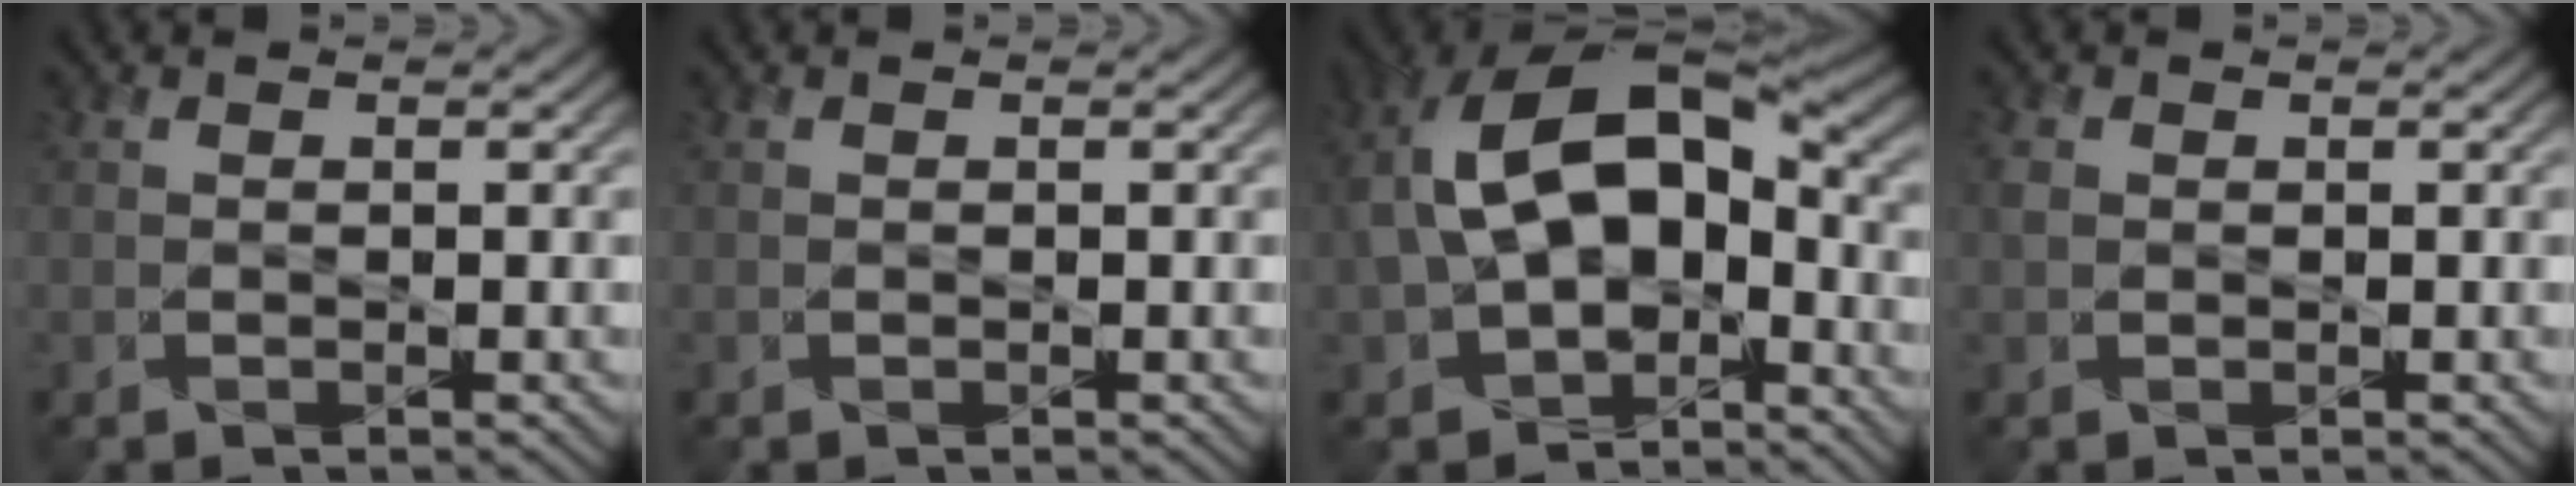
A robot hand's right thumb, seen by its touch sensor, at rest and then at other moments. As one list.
[{"total": 0.0}, {"total": 17.0, "force": [-1.2, 10.5, 13.3], "torque": [-0.255, 0.005, -0.021]}, {"total": 1.0, "force": [0.1, 0.9, 0.5], "torque": [-0.016, 0.004, 0.003]}]